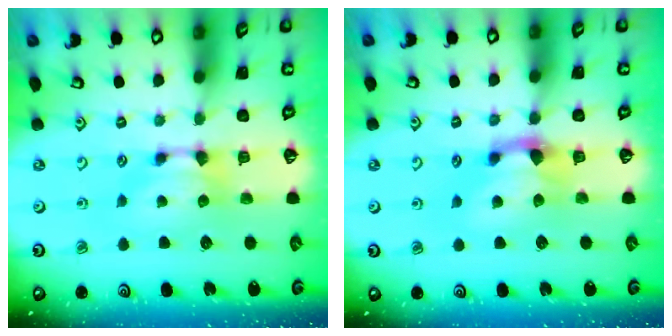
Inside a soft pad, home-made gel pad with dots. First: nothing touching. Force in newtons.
{"total": 2.0, "press": 1.2, "slide": 1.5}